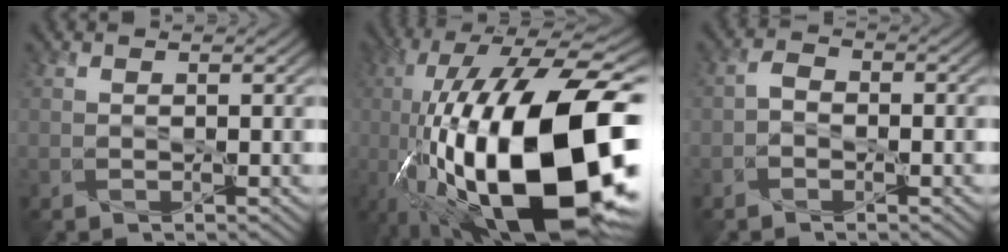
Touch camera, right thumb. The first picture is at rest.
{"total": 23.2, "force": [-5.4, 8.5, 20.9], "torque": [-0.386, -0.001, -0.087]}
{"total": 2.2, "force": [-0.8, 1.6, 1.3], "torque": [-0.021, 0.005, -0.019]}